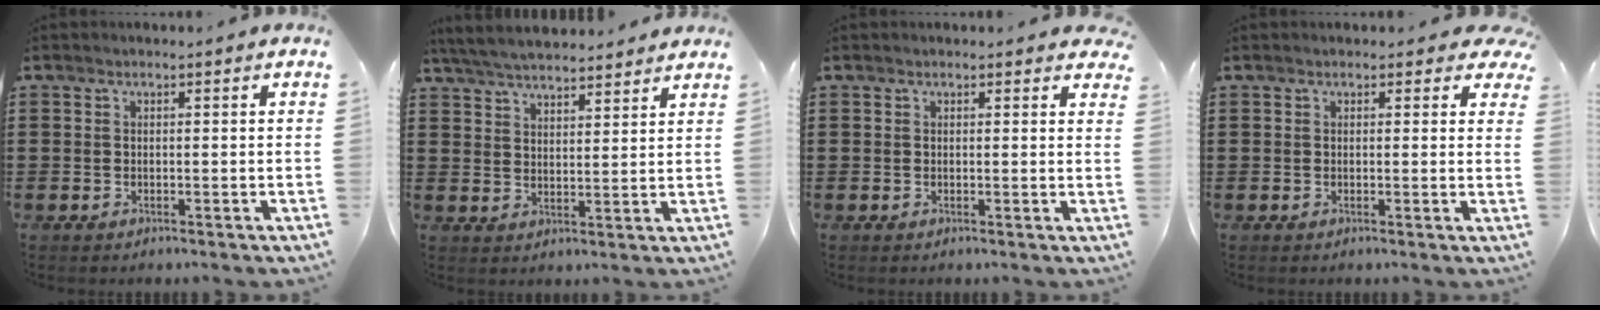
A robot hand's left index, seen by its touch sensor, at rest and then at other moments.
{"total": 4.8, "force": [4.6, 0.4, 1.2], "torque": [-0.038, -0.012, 0.084]}
{"total": 0.8, "force": [0.7, 0.3, 0.3], "torque": [0.000, 0.000, 0.011]}
{"total": 1.4, "force": [1.0, 0.9, 0.5], "torque": [0.000, 0.002, 0.014]}